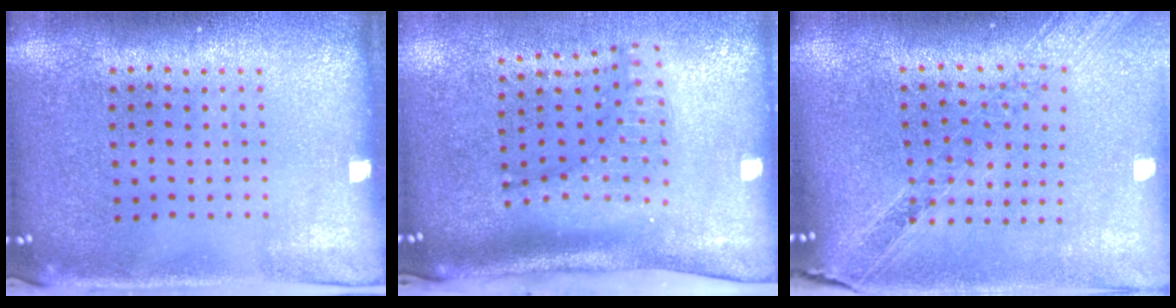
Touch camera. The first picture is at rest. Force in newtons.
{"total": 1.8, "press": 1.4, "slide": 1.1}
{"total": 1.1, "press": 1.1, "slide": 0.3}